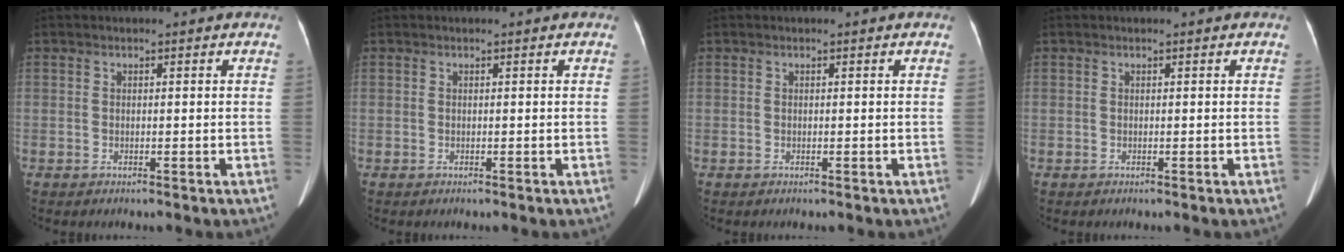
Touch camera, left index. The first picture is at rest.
{"total": 0.0}
{"total": 0.0}
{"total": 0.0}